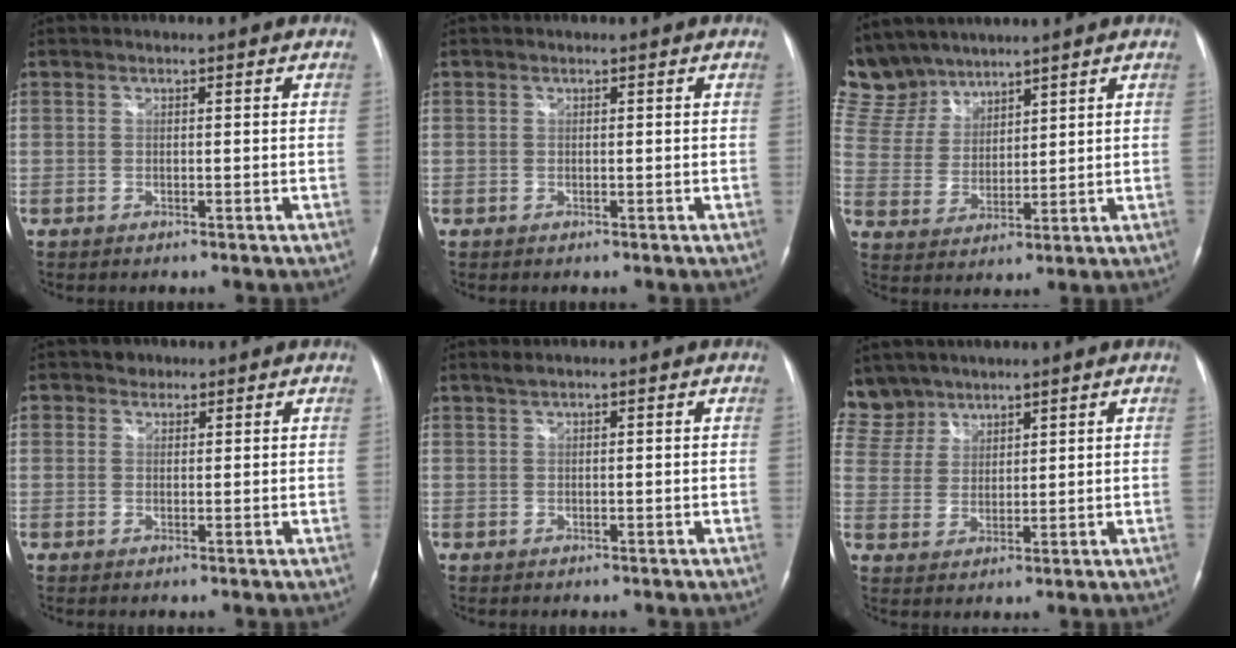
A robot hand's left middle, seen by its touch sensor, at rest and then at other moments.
{"total": 0.0}
{"total": 11.6, "force": [10.3, 5.1, 1.3], "torque": [-0.050, 0.020, 0.224]}
{"total": 1.7, "force": [1.1, 1.3, 0.0], "torque": [0.002, 0.002, 0.012]}
{"total": 0.7, "force": [0.6, -0.1, 0.4], "torque": [-0.015, 0.009, 0.017]}
{"total": 7.7, "force": [6.5, 4.1, 0.0], "torque": [-0.001, 0.010, 0.136]}